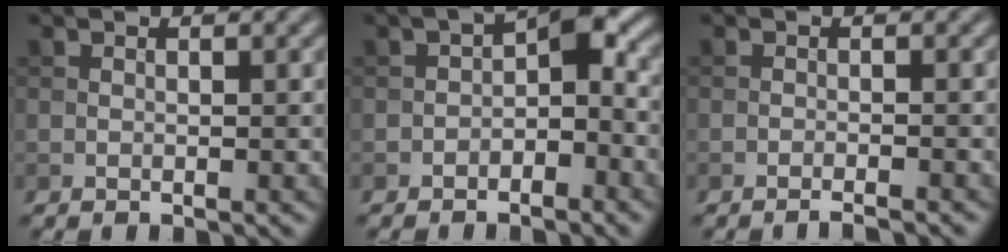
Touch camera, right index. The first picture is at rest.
{"total": 3.8, "force": [-1.3, 1.8, 3.0], "torque": [-0.034, 0.014, -0.030]}
{"total": 1.8, "force": [-1.4, 0.1, 1.0], "torque": [-0.012, 0.003, -0.027]}